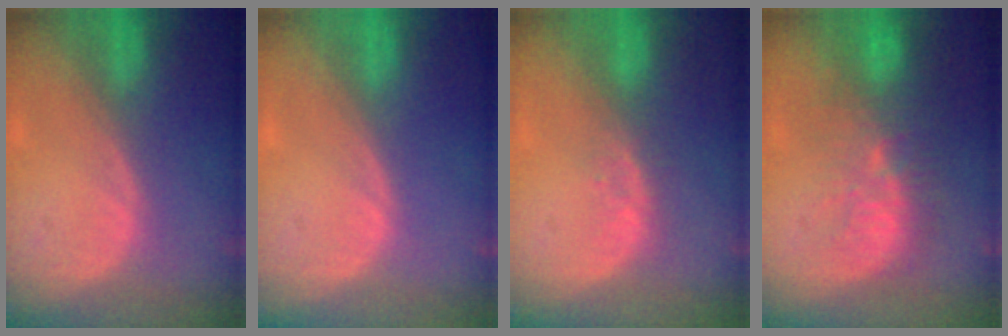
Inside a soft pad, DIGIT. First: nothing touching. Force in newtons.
{"total": 0.0}
{"total": 2.9, "press": 2.3, "slide": 1.8}
{"total": 9.8, "press": 9.0, "slide": 3.8}